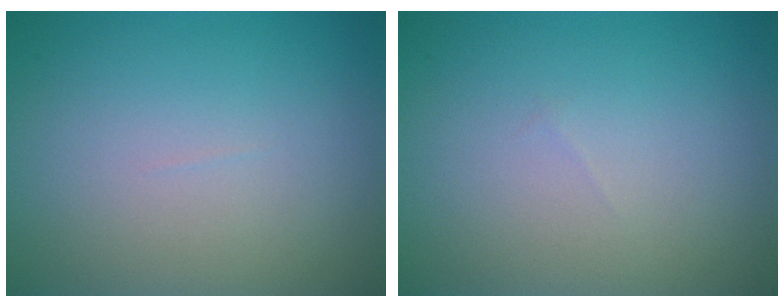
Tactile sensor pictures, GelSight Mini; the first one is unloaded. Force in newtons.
{"total": 0.0}